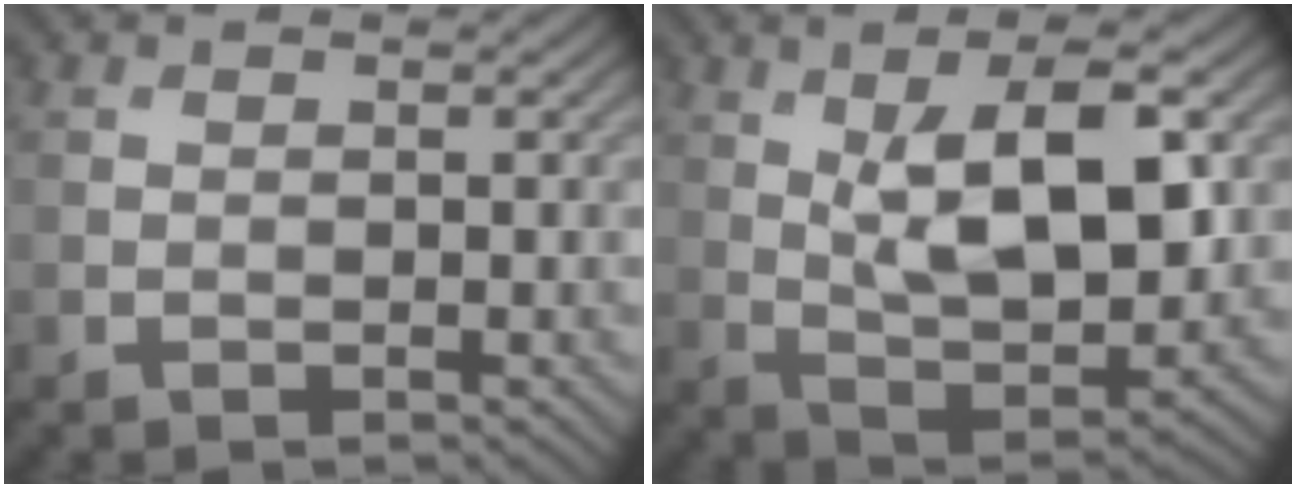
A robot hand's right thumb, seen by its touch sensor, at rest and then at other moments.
{"total": 11.8, "force": [2.7, 4.9, 10.4], "torque": [-0.183, -0.003, 0.045]}